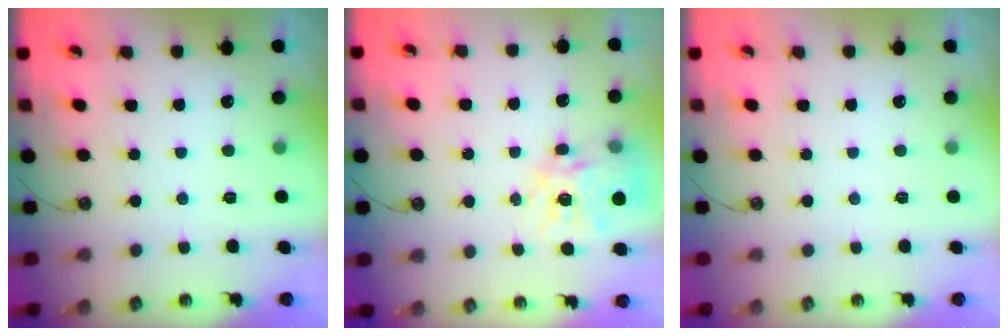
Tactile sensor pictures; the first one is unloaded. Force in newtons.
{"total": 15.4, "press": 15.3, "slide": 1.3}
{"total": 0.0}